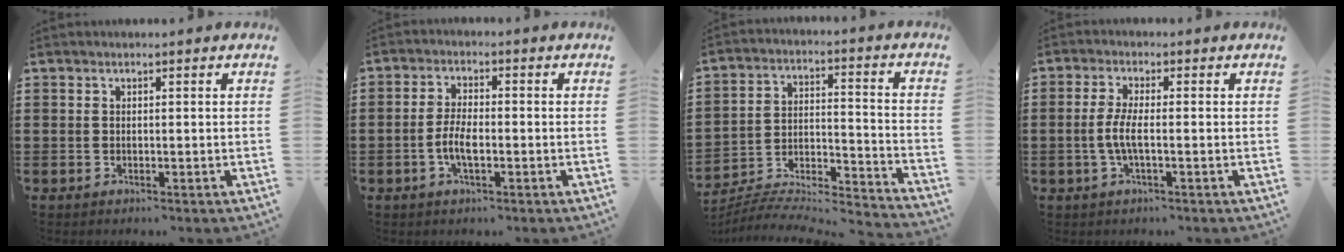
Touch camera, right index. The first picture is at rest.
{"total": 4.4, "force": [-1.4, 1.7, 3.8], "torque": [-0.094, -0.003, -0.033]}
{"total": 6.2, "force": [-5.7, 1.5, 2.0], "torque": [-0.041, -0.009, -0.117]}
{"total": 4.0, "force": [-1.0, 0.9, 3.8], "torque": [-0.097, -0.006, -0.029]}